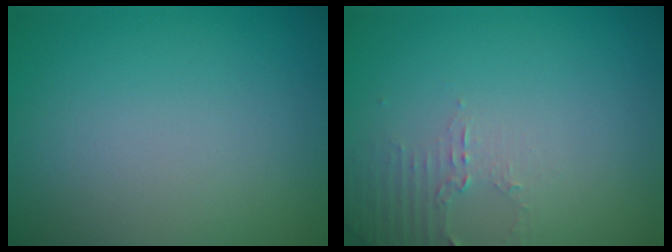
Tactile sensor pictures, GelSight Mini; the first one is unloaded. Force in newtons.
{"total": 1.8, "press": 1.7, "slide": 0.5}